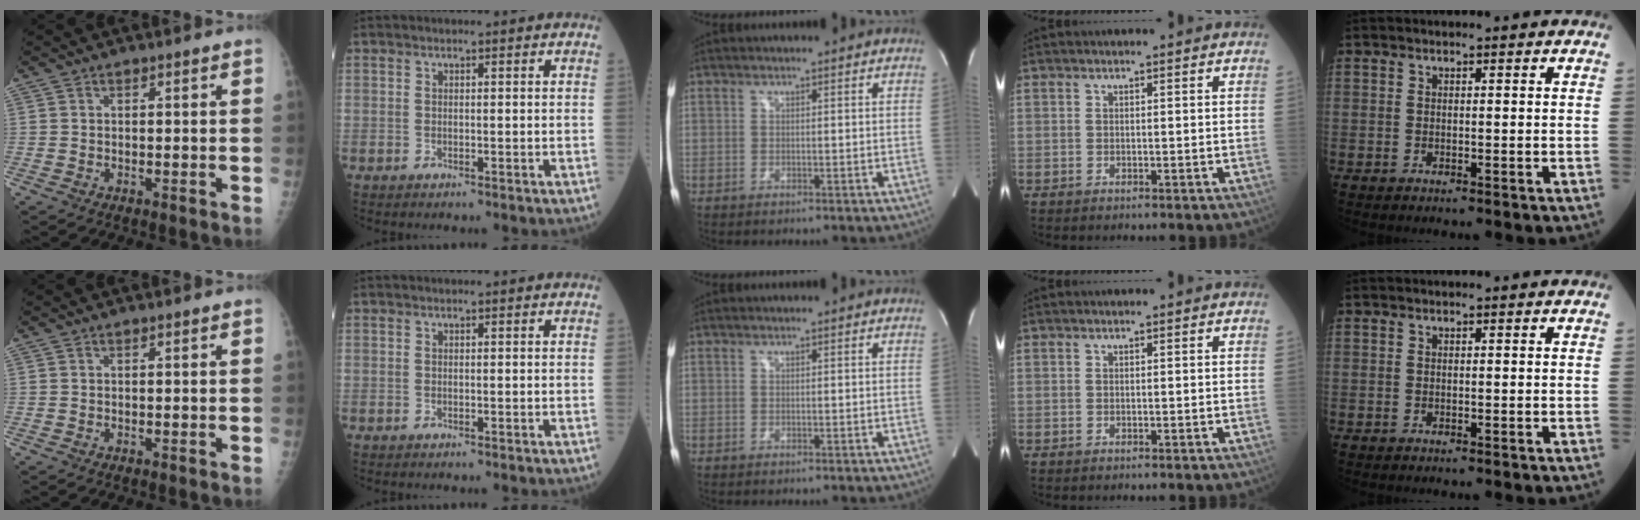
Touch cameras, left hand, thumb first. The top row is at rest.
{}